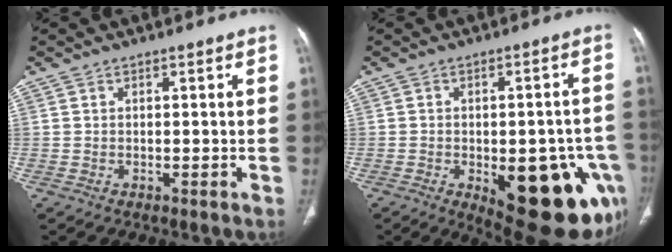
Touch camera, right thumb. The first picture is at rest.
{"total": 21.5, "force": [-7.7, 9.4, 17.8], "torque": [-0.155, 0.011, -0.077]}